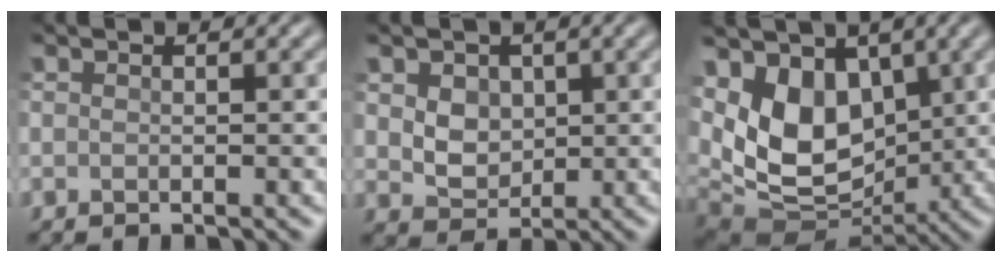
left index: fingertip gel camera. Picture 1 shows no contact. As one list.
[{"total": 3.7, "force": [1.5, 2.8, 1.9], "torque": [-0.045, 0.003, 0.032]}, {"total": 8.8, "force": [2.2, 5.9, 6.1], "torque": [-0.128, -0.007, 0.034]}]